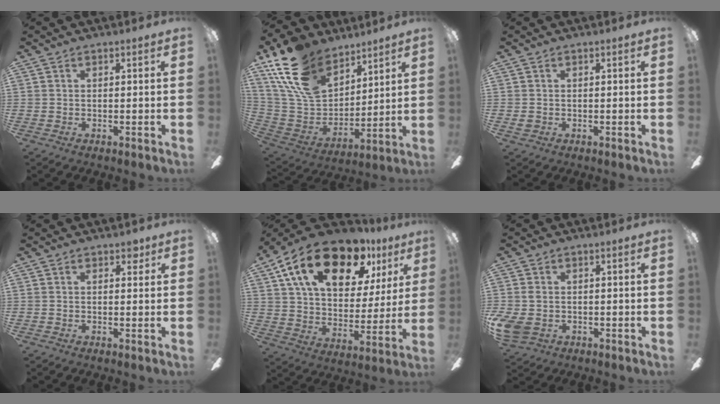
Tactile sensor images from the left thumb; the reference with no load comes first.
{"total": 20.8, "force": [13.2, 11.9, 10.8], "torque": [-0.249, -0.061, 0.246]}
{"total": 0.8, "force": [-0.3, 0.6, 0.4], "torque": [-0.008, 0.003, -0.006]}
{"total": 2.0, "force": [1.2, 1.1, 1.0], "torque": [-0.004, -0.002, 0.017]}
{"total": 23.4, "force": [13.4, 12.1, 14.8], "torque": [-0.245, -0.059, 0.232]}
{"total": 4.7, "force": [-1.5, 3.4, 2.9], "torque": [-0.076, 0.004, -0.030]}